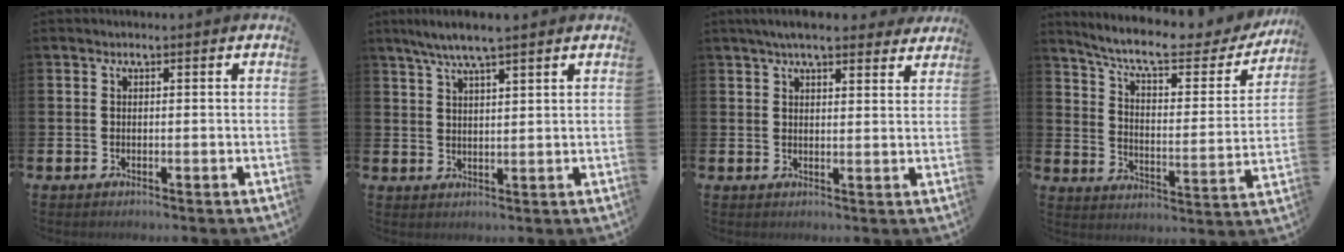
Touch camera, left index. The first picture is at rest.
{"total": 5.4, "force": [4.7, 0.3, 2.7], "torque": [-0.058, -0.011, 0.082]}
{"total": 5.4, "force": [4.9, 1.1, 2.1], "torque": [-0.040, -0.016, 0.086]}
{"total": 9.9, "force": [8.5, 2.2, 4.6], "torque": [-0.109, -0.056, 0.139]}